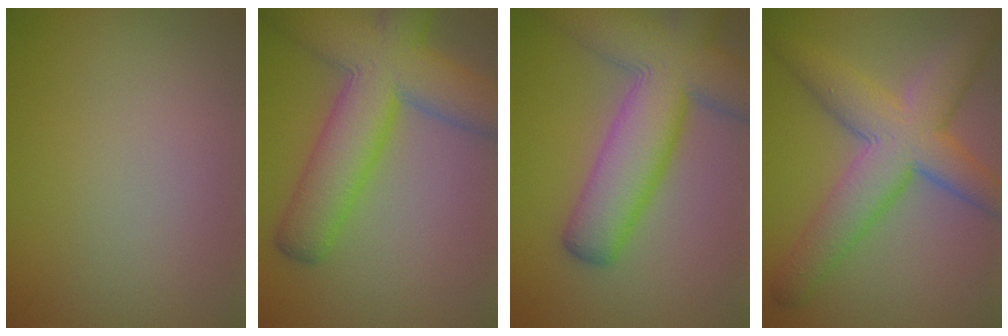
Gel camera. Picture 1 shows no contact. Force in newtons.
{"total": 9.9, "press": 9.9, "slide": 0.4}
{"total": 10.0, "press": 10.0, "slide": 0.7}
{"total": 8.2, "press": 8.2, "slide": 0.2}